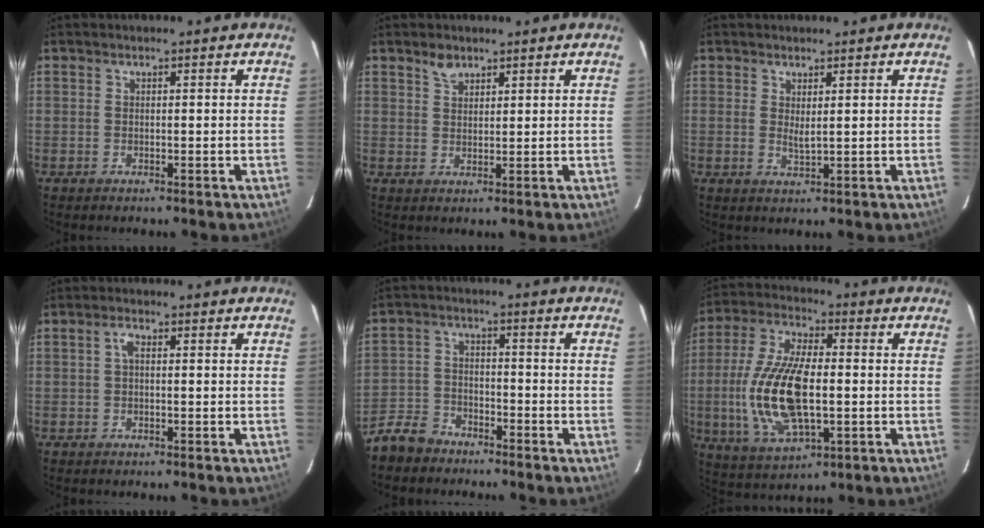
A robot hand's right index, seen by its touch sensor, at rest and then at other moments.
{"total": 2.7, "force": [2.0, 1.5, 0.9], "torque": [-0.013, 0.005, 0.037]}
{"total": 2.0, "force": [0.8, 0.4, 1.8], "torque": [-0.032, -0.004, 0.014]}
{"total": 1.4, "force": [0.0, 0.6, 1.3], "torque": [-0.026, 0.007, -0.001]}
{"total": 8.3, "force": [-6.6, 4.4, 2.4], "torque": [-0.074, 0.011, -0.127]}
{"total": 17.3, "force": [-2.0, 7.3, 15.6], "torque": [-0.327, -0.003, -0.031]}